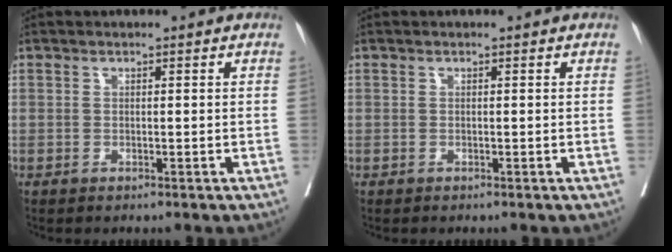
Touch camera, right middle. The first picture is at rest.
{"total": 0.0}